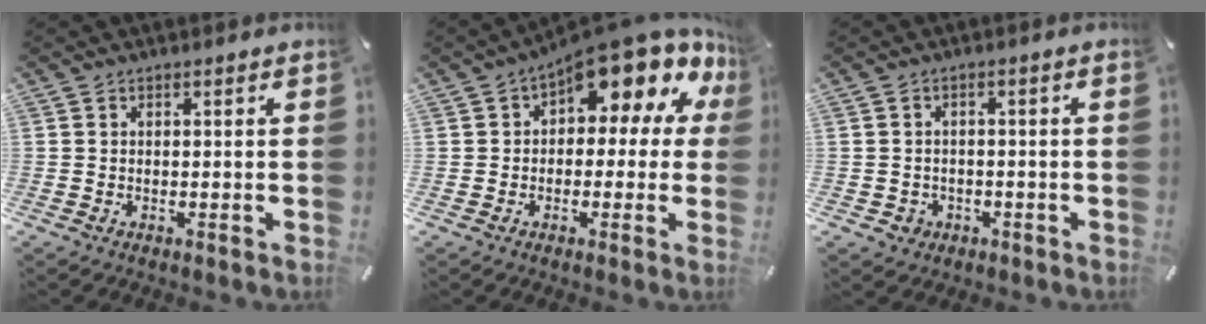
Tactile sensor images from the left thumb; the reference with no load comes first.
{"total": 12.6, "force": [9.1, 5.2, 7.1], "torque": [-0.103, -0.079, 0.155]}
{"total": 2.9, "force": [-0.9, 2.6, 0.6], "torque": [-0.003, 0.001, -0.021]}